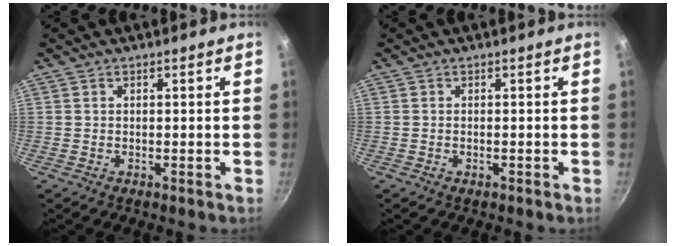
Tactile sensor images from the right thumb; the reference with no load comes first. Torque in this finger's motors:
{"motor_torque": [-0.61, 0.21, -0.46, 0.07, 0.02]}